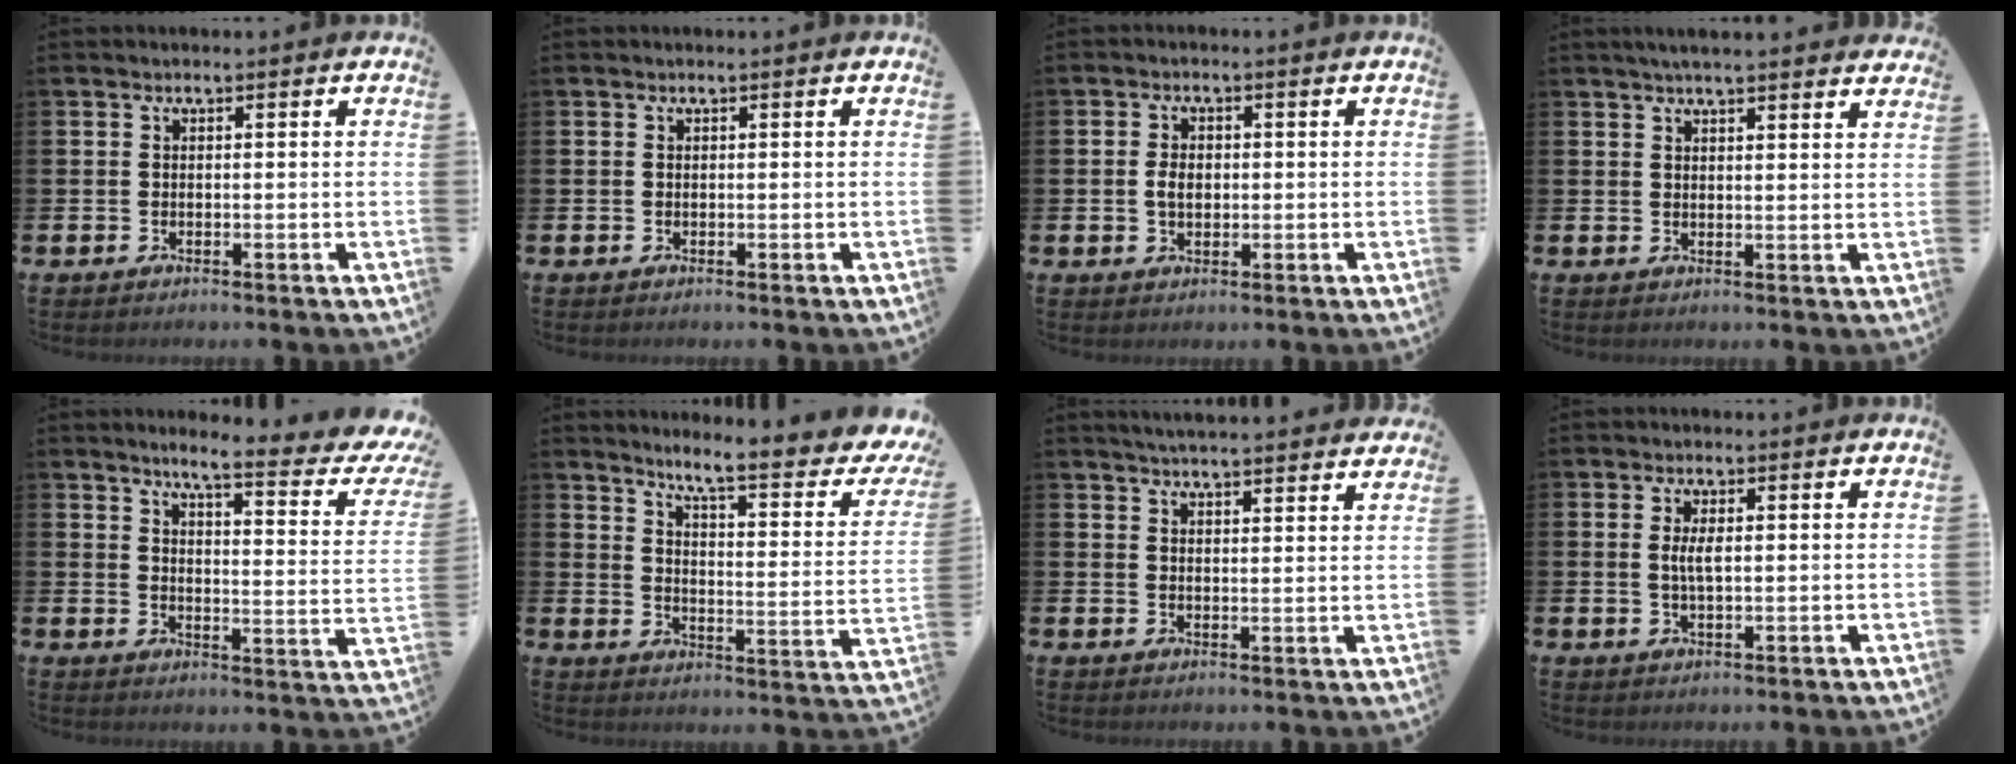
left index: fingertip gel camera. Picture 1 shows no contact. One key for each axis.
{"total": 0.0}
{"total": 2.7, "fx": 0.1, "fy": 1.9, "fz": 1.9, "tx": -0.026, "ty": 0.003, "tz": -0.002}
{"total": 3.5, "fx": 3.4, "fy": -0.2, "fz": 0.8, "tx": -0.018, "ty": -0.014, "tz": 0.060}
{"total": 5.3, "fx": 4.4, "fy": 0.6, "fz": 3.0, "tx": -0.047, "ty": -0.050, "tz": 0.057}
{"total": 6.9, "fx": 5.5, "fy": 1.1, "fz": 4.0, "tx": -0.079, "ty": -0.050, "tz": 0.080}
{"total": 4.0, "fx": 4.0, "fy": -0.3, "fz": 0.4, "tx": -0.010, "ty": -0.024, "tz": 0.070}
{"total": 2.6, "fx": 0.5, "fy": 0.9, "fz": 2.4, "tx": -0.043, "ty": 0.002, "tz": 0.005}